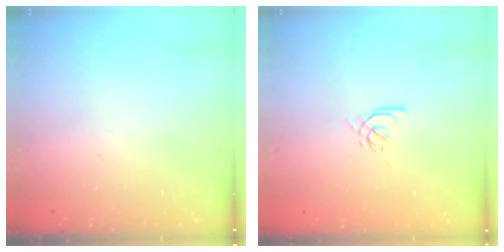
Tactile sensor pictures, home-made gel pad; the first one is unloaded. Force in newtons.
{"total": 2.4, "press": 2.4, "slide": 0.5}